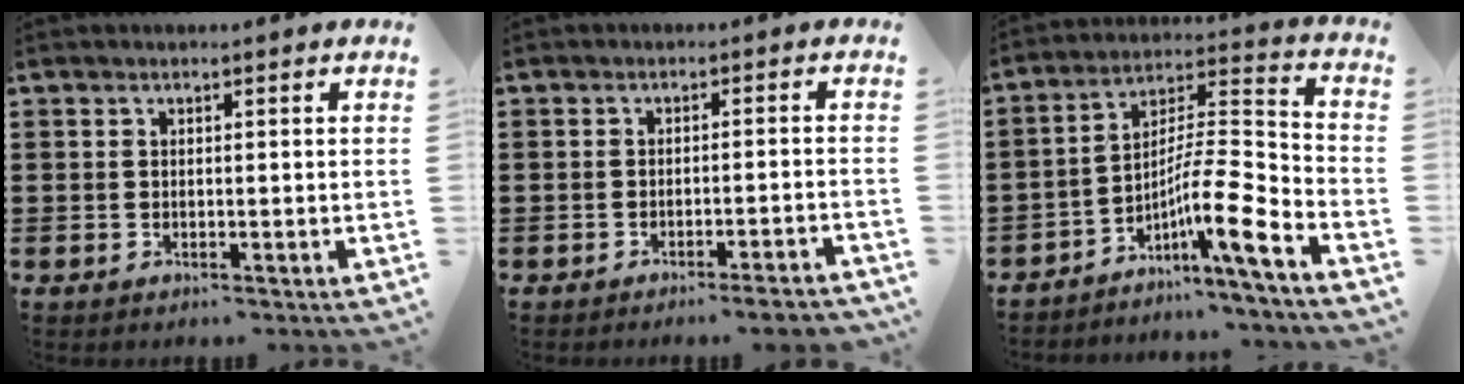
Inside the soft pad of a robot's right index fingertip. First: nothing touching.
{"total": 3.1, "force": [-2.5, -0.3, 1.8], "torque": [-0.029, -0.006, -0.045]}
{"total": 10.8, "force": [-5.7, 1.0, 9.1], "torque": [-0.169, -0.017, -0.112]}